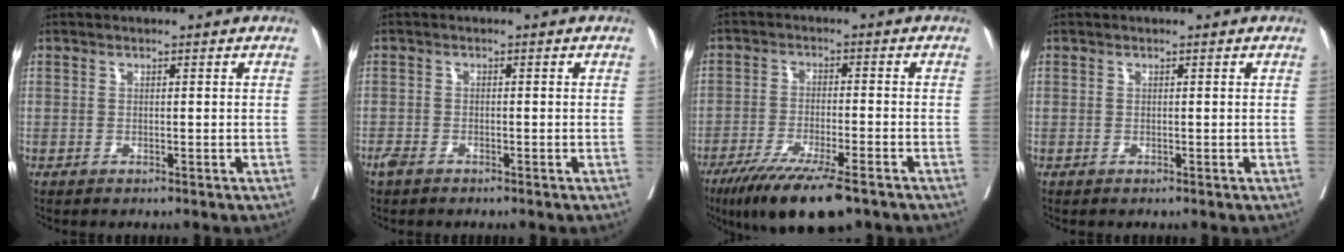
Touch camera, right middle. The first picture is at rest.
{"total": 1.6, "force": [-1.3, 0.7, 0.8], "torque": [-0.022, -0.003, -0.024]}
{"total": 12.5, "force": [-8.9, 1.9, 8.6], "torque": [-0.138, -0.029, -0.146]}
{"total": 0.0}